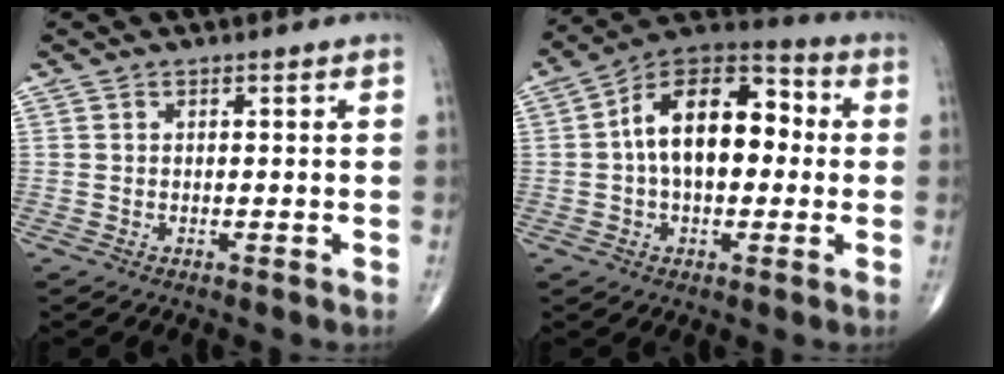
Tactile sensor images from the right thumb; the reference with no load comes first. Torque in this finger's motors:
{"motor_torque": [-0.45, 1.38, 0.37, -0.07, 0.13]}